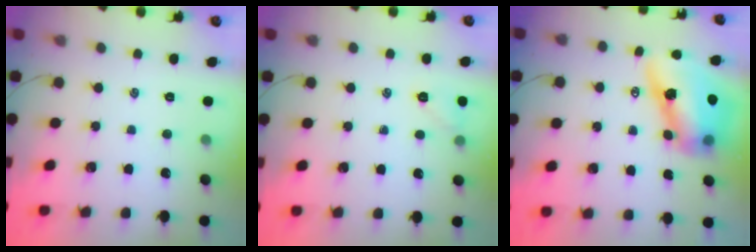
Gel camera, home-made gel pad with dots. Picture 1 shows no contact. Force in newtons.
{"total": 5.6, "press": 5.4, "slide": 1.4}
{"total": 14.3, "press": 13.8, "slide": 4.0}